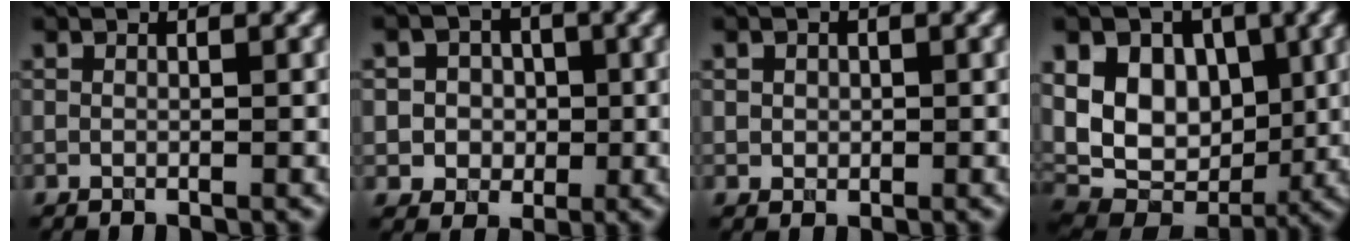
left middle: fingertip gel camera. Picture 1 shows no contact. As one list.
[{"total": 4.0, "force": [0.2, 3.8, 1.2], "torque": [-0.005, 0.011, -0.003]}, {"total": 1.0, "force": [0.2, 1.0, 0.3], "torque": [-0.002, -0.001, 0.006]}, {"total": 12.3, "force": [2.8, 9.0, 7.8], "torque": [-0.133, 0.024, 0.041]}]